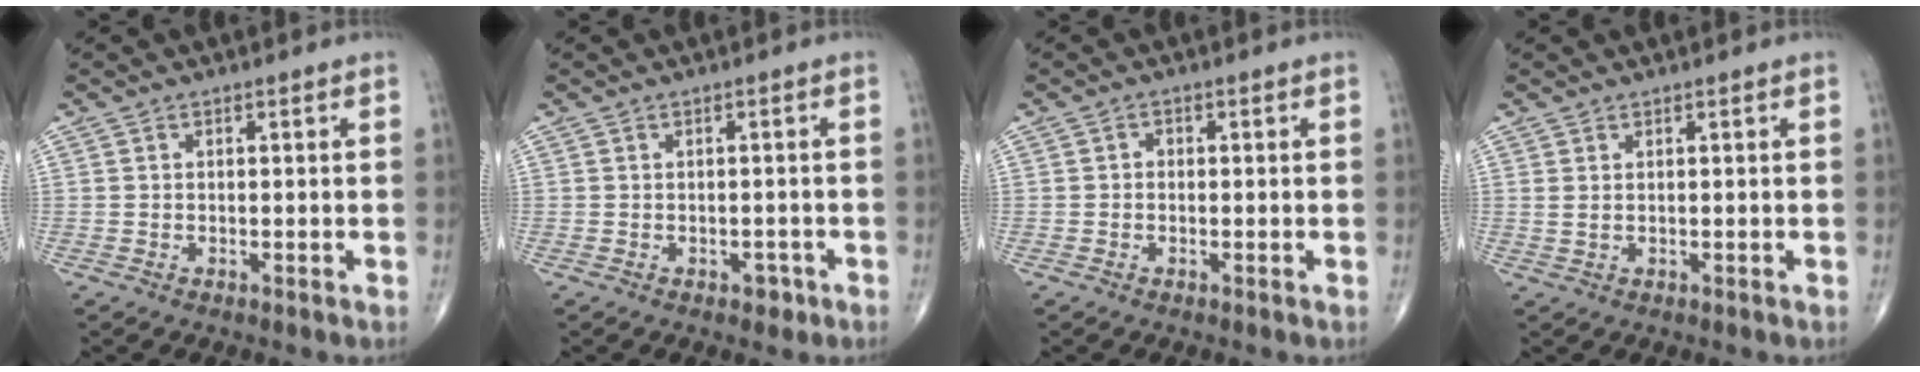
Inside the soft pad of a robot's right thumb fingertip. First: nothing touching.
{"total": 1.8, "force": [-1.0, 1.2, 1.0], "torque": [-0.004, 0.007, -0.010]}
{"total": 0.9, "force": [-0.2, 0.7, 0.3], "torque": [0.001, 0.003, -0.008]}
{"total": 1.0, "force": [0.4, 0.4, 0.8], "torque": [-0.023, 0.006, 0.012]}